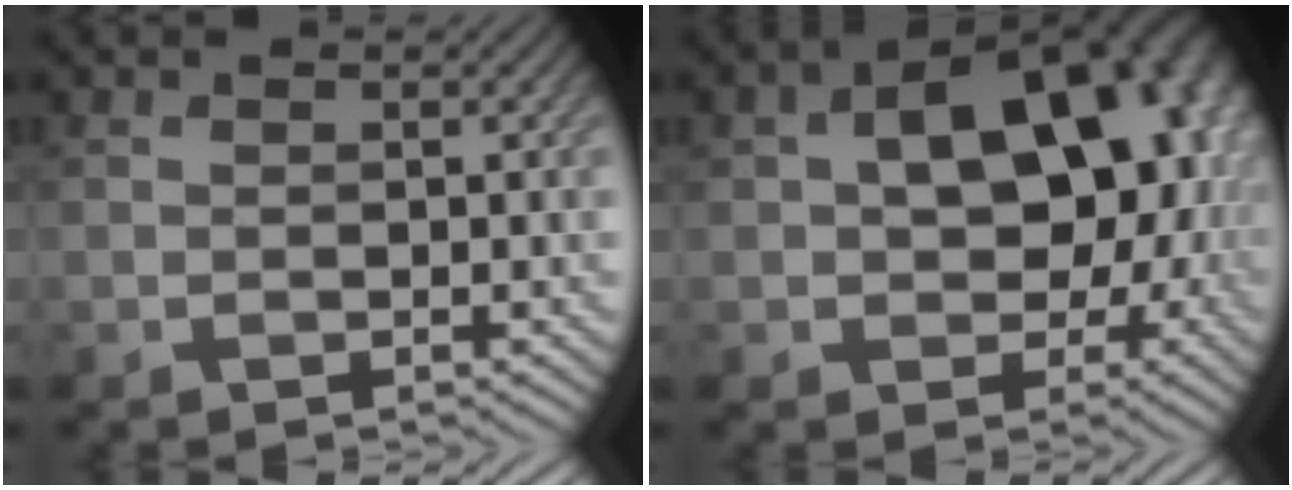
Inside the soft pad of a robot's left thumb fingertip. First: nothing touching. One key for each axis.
{"total": 15.8, "fx": 1.1, "fy": 10.8, "fz": 11.6, "tx": -0.112, "ty": 0.010, "tz": 0.014}